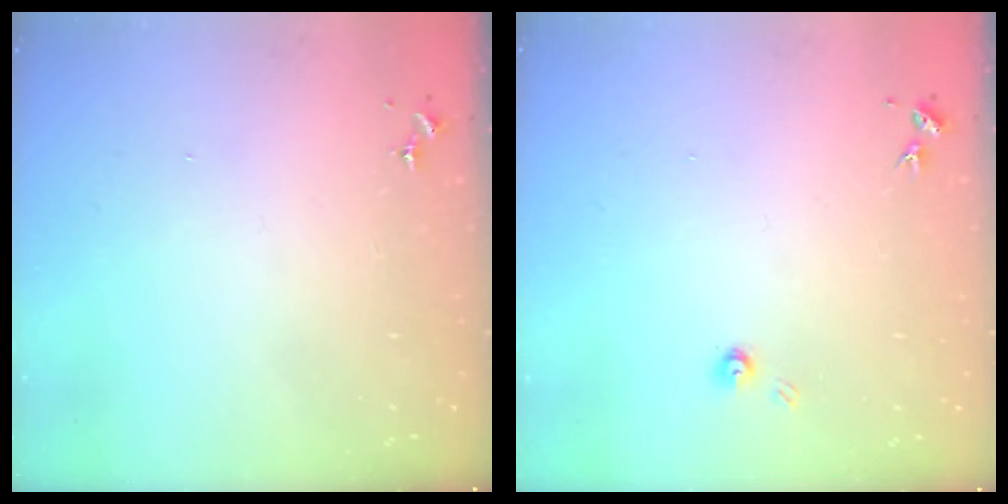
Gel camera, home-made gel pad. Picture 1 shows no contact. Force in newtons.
{"total": 3.2, "press": 3.2, "slide": 0.3}